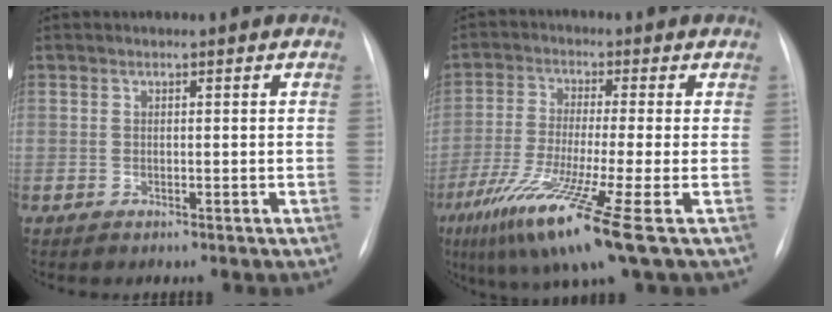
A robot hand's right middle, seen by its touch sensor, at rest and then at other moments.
{"total": 12.6, "force": [-6.5, -0.9, 10.8], "torque": [-0.215, -0.042, -0.118]}